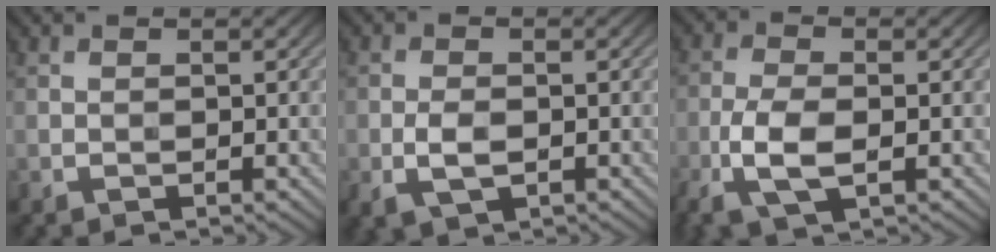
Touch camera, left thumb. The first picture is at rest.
{"total": 3.5, "force": [-1.0, 2.0, 2.7], "torque": [-0.061, -0.007, -0.020]}
{"total": 6.3, "force": [-2.3, 2.7, 5.2], "torque": [-0.124, -0.005, -0.052]}